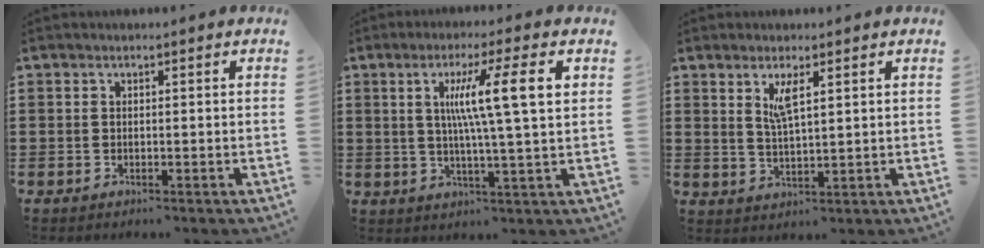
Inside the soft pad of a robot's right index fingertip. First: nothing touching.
{"total": 10.0, "force": [2.3, 0.3, 9.7], "torque": [-0.188, 0.006, 0.030]}
{"total": 3.7, "force": [2.0, 0.8, 3.0], "torque": [-0.057, -0.001, 0.033]}